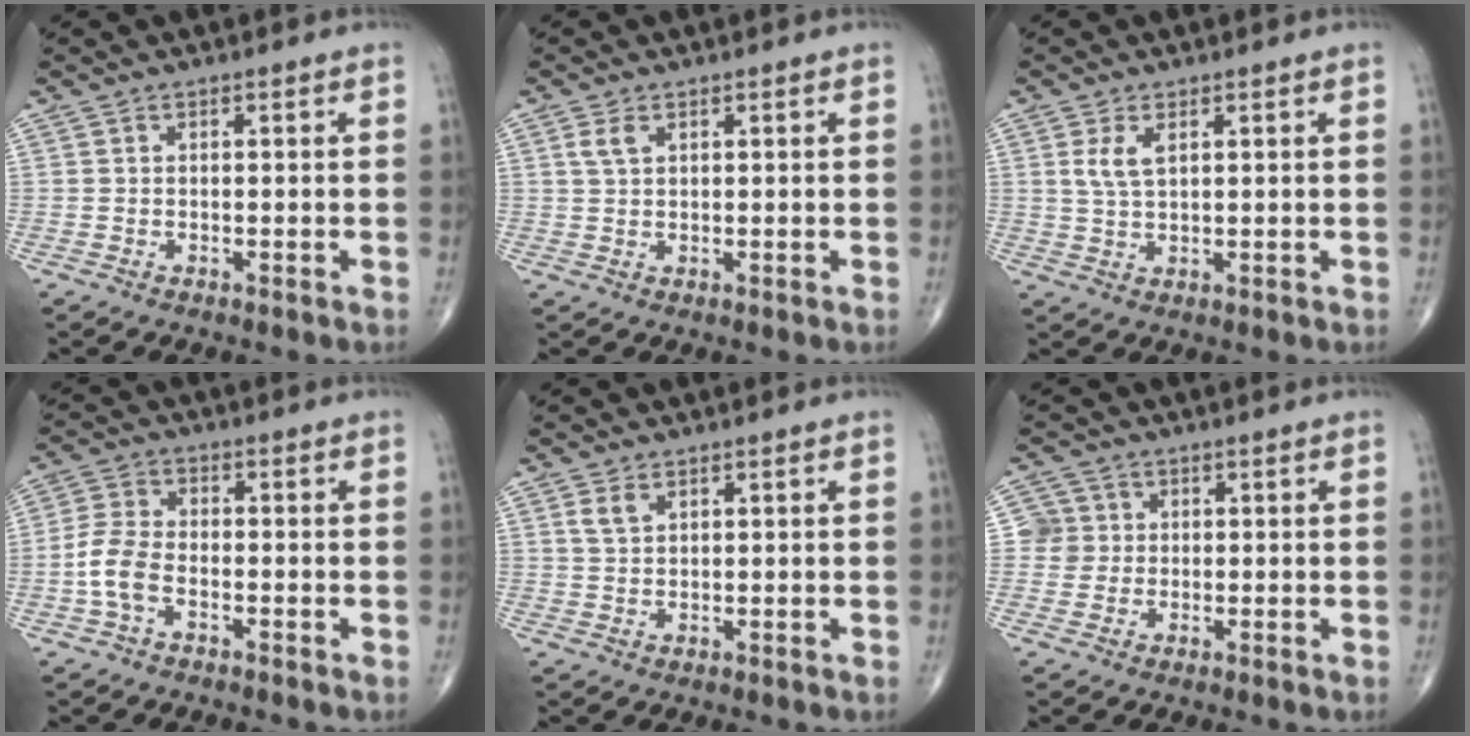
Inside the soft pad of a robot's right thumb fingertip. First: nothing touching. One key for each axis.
{"total": 2.3, "fx": 1.1, "fy": 1.2, "fz": 1.6, "tx": -0.035, "ty": 0.004, "tz": 0.026}
{"total": 3.8, "fx": 1.4, "fy": 1.7, "fz": 3.1, "tx": -0.064, "ty": -0.003, "tz": 0.033}
{"total": 6.0, "fx": -2.1, "fy": 3.3, "fz": 4.5, "tx": -0.102, "ty": 0.020, "tz": -0.047}
{"total": 2.4, "fx": 1.3, "fy": 1.4, "fz": 1.5, "tx": -0.029, "ty": -0.001, "tz": 0.031}
{"total": 3.6, "fx": 0.3, "fy": 3.6, "fz": 0.0, "tx": 0.028, "ty": 0.007, "tz": 0.001}